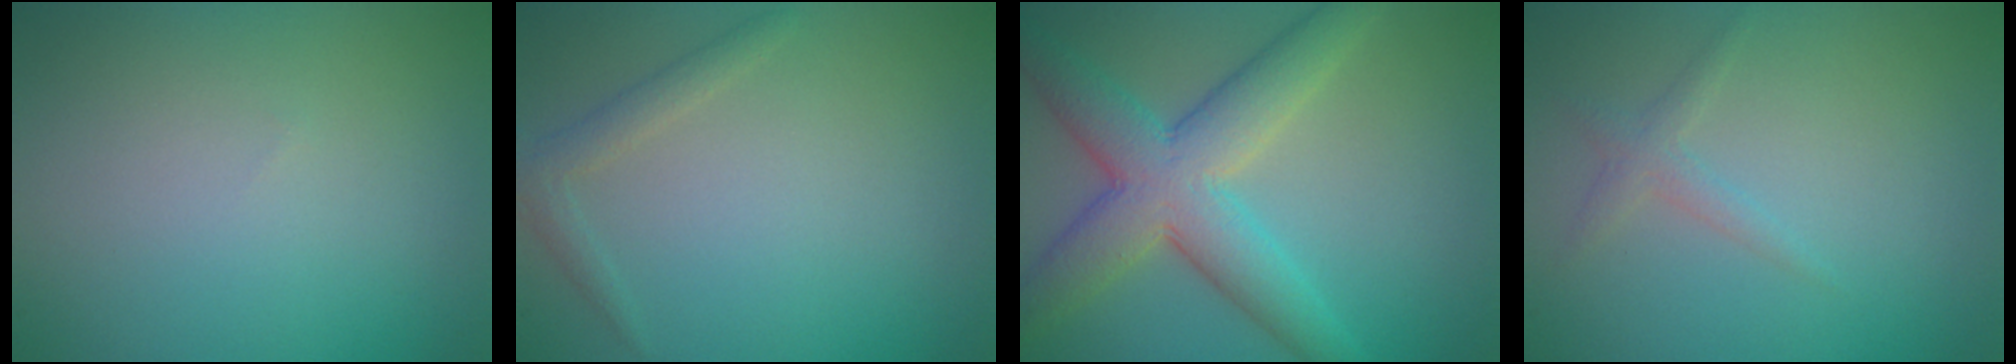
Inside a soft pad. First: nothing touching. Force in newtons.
{"total": 1.5, "press": 1.5, "slide": 0.1}
{"total": 7.4, "press": 7.3, "slide": 0.5}
{"total": 1.3, "press": 1.3, "slide": 0.1}